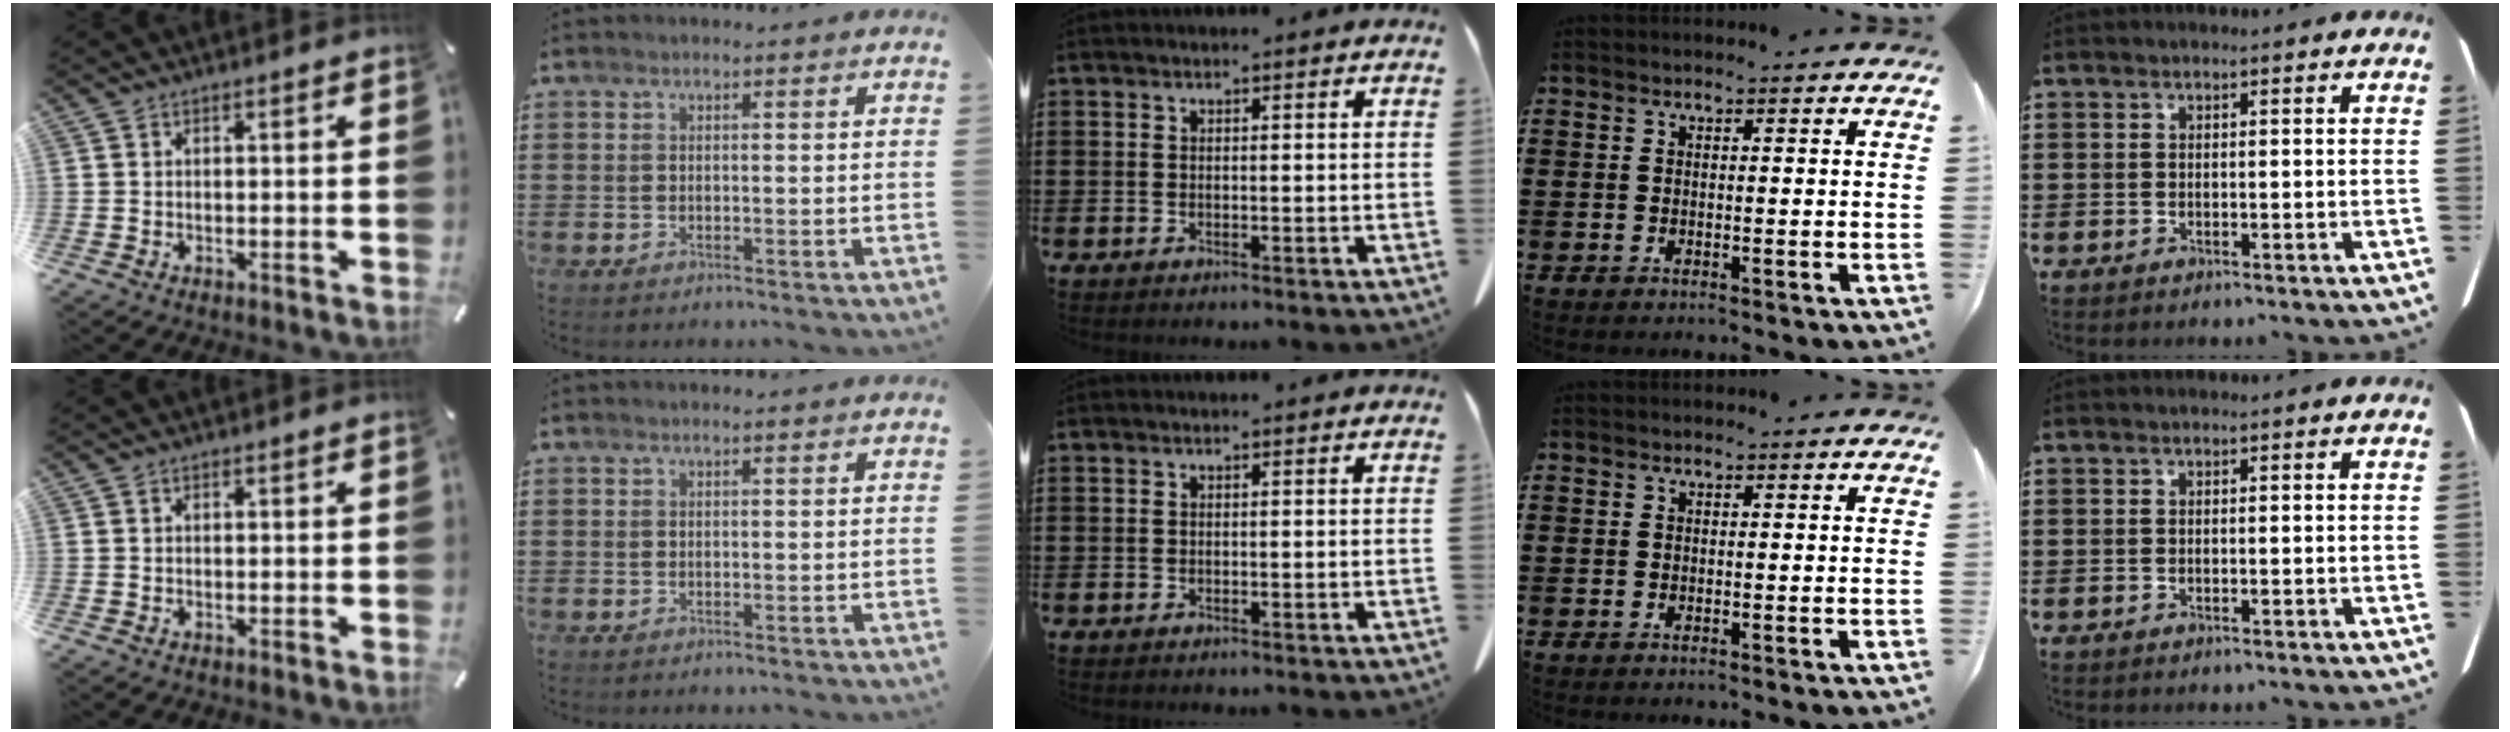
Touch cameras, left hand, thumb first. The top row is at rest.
{}